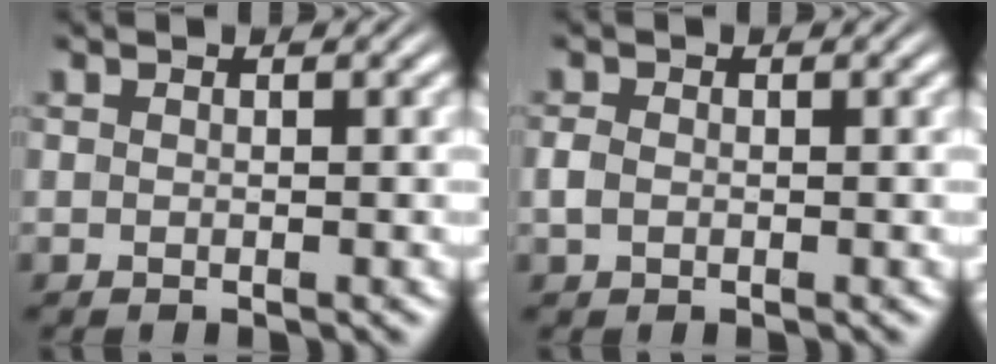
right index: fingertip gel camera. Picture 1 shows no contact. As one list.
[{"total": 1.0, "force": [-0.4, 0.7, 0.6], "torque": [-0.022, -0.006, -0.002]}]